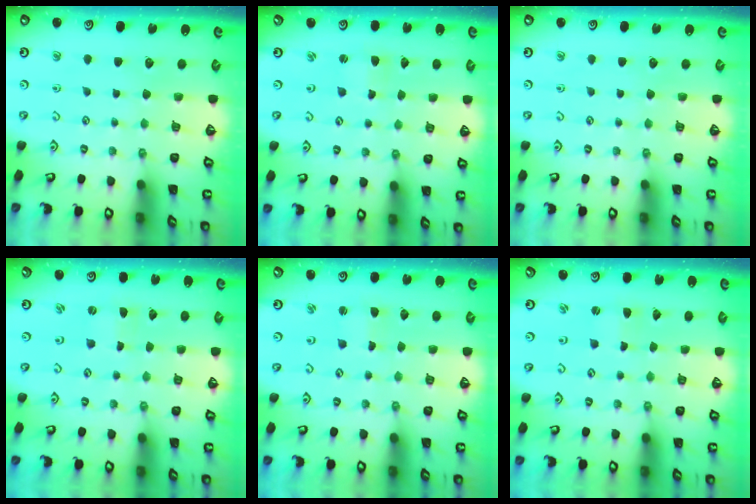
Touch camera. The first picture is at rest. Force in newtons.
{"total": 2.4, "press": 2.4, "slide": 0.3}
{"total": 0.0}
{"total": 0.0}
{"total": 1.7, "press": 1.7, "slide": 0.2}
{"total": 1.2, "press": 1.2, "slide": 0.2}